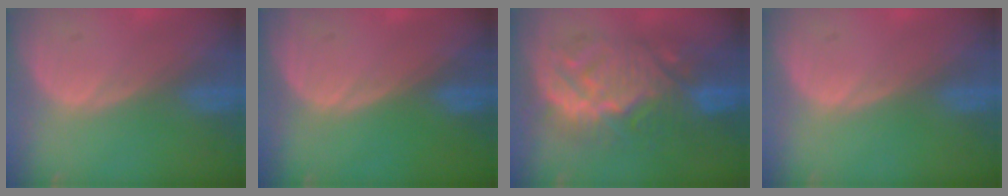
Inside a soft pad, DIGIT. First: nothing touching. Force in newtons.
{"total": 0.0}
{"total": 10.3, "press": 10.3, "slide": 0.6}
{"total": 0.0}